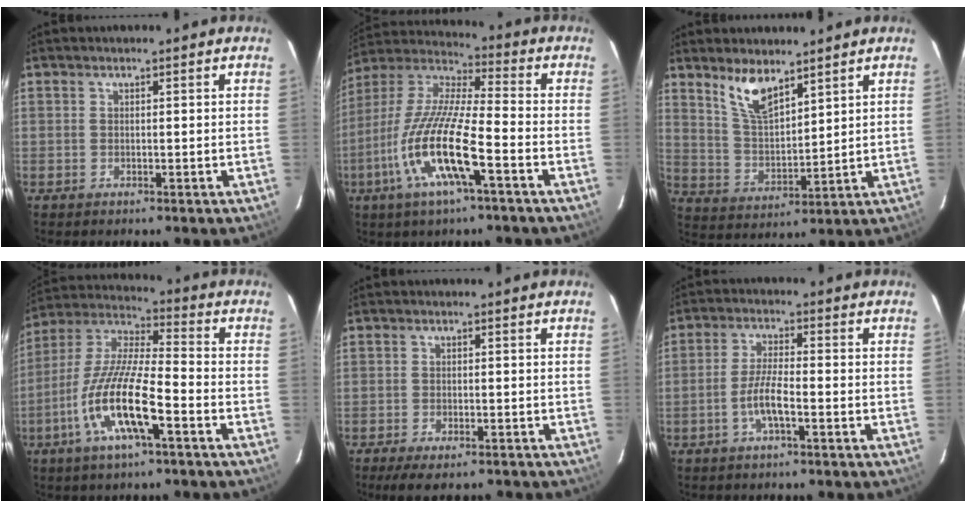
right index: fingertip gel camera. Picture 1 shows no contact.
{"total": 16.7, "force": [-6.7, 2.8, 15.0], "torque": [-0.306, -0.018, -0.137]}
{"total": 8.5, "force": [6.1, 2.9, 5.1], "torque": [-0.096, -0.002, 0.129]}
{"total": 15.3, "force": [-6.6, 3.1, 13.5], "torque": [-0.276, -0.013, -0.133]}
{"total": 7.5, "force": [-6.1, 2.0, 4.0], "torque": [-0.091, -0.025, -0.096]}
{"total": 7.2, "force": [-3.2, 1.1, 6.3], "torque": [-0.132, 0.000, -0.060]}